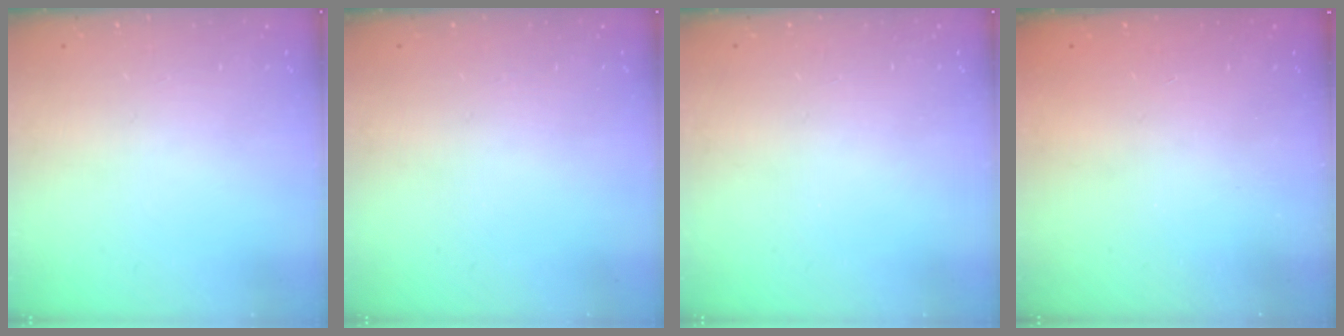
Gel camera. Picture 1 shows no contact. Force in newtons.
{"total": 0.0}
{"total": 0.0}
{"total": 2.3, "press": 2.2, "slide": 0.7}